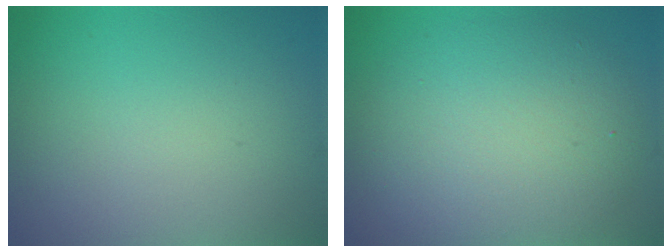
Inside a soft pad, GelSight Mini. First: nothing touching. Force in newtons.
{"total": 7.6, "press": 7.6, "slide": 0.4}